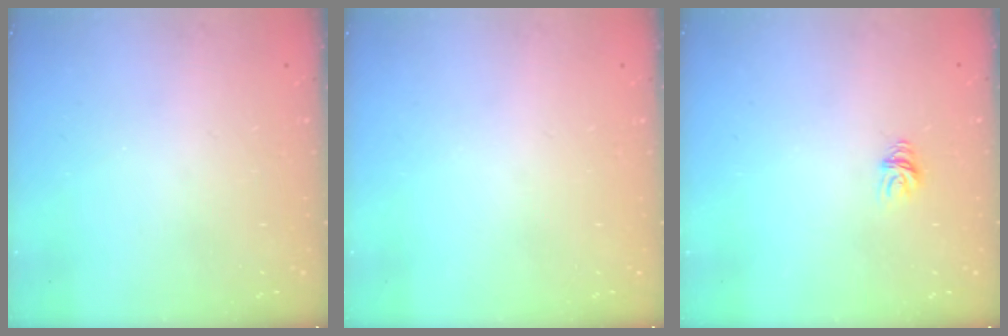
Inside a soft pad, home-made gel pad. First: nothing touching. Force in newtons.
{"total": 0.0}
{"total": 5.6, "press": 5.6, "slide": 0.1}